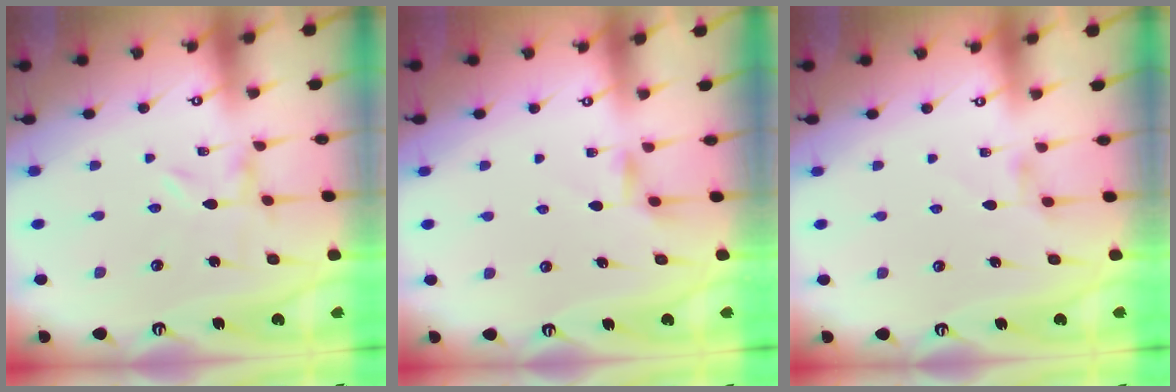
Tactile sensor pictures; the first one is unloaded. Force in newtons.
{"total": 2.3, "press": 2.2, "slide": 0.4}
{"total": 2.0, "press": 2.0, "slide": 0.4}